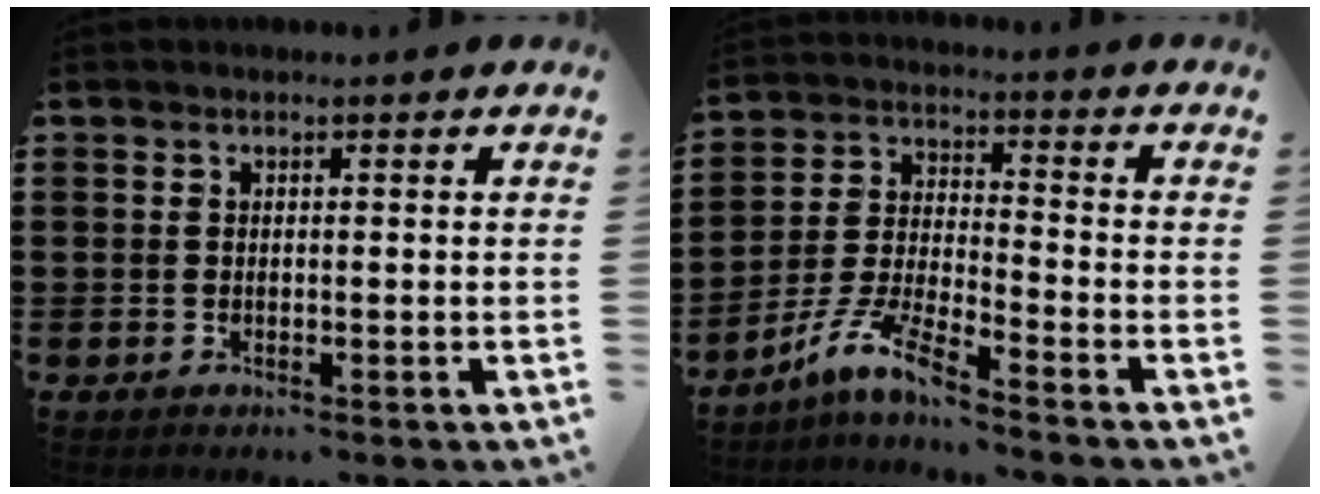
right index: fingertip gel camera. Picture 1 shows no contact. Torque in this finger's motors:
{"motor_torque": [-0.37, 1.54, -1.06, -0.21]}